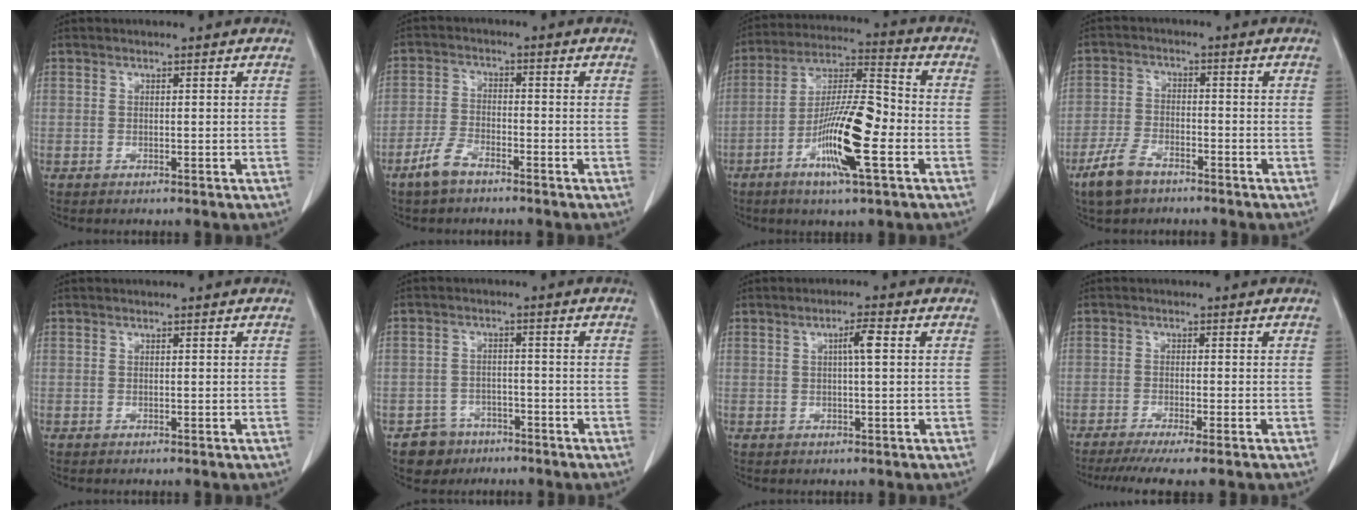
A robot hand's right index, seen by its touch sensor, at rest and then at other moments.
{"total": 4.6, "force": [-3.4, 1.9, 2.4], "torque": [-0.055, 0.001, -0.063]}
{"total": 14.3, "force": [-4.7, 1.8, 13.4], "torque": [-0.247, -0.002, -0.086]}
{"total": 6.2, "force": [-4.3, 3.0, 3.3], "torque": [-0.077, -0.001, -0.078]}
{"total": 0.0}
{"total": 4.7, "force": [-3.0, 3.6, -0.1], "torque": [0.008, 0.014, -0.043]}
{"total": 2.9, "force": [0.6, 0.1, 2.9], "torque": [-0.049, 0.003, 0.010]}
{"total": 7.7, "force": [-6.2, -0.4, 4.6], "torque": [-0.062, -0.017, -0.097]}